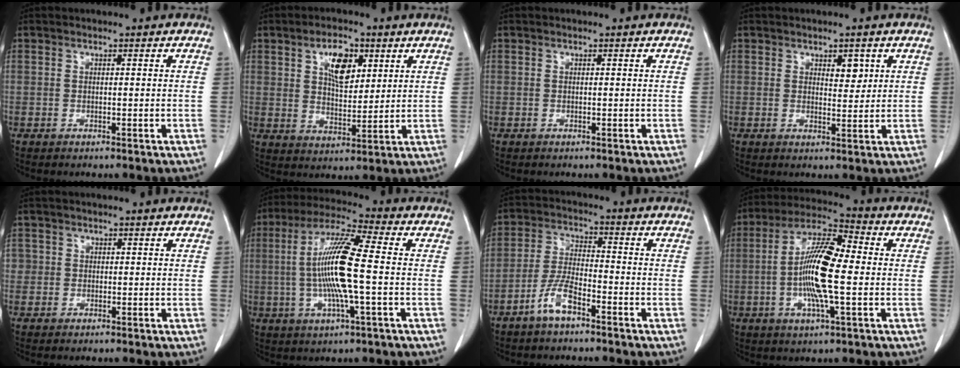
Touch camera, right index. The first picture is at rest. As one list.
[{"total": 7.4, "force": [3.2, 3.5, 5.7], "torque": [-0.101, 0.006, 0.060]}, {"total": 0.0}, {"total": 2.8, "force": [1.4, 1.3, 2.0], "torque": [-0.024, -0.001, 0.025]}, {"total": 1.8, "force": [0.1, 1.8, 0.1], "torque": [0.014, 0.006, 0.002]}, {"total": 13.4, "force": [-0.6, 0.8, 13.3], "torque": [-0.267, 0.004, -0.016]}, {"total": 6.1, "force": [-3.8, 1.6, 4.4], "torque": [-0.097, 0.003, -0.075]}, {"total": 13.2, "force": [-0.9, 2.2, 13.0], "torque": [-0.250, 0.005, -0.021]}]